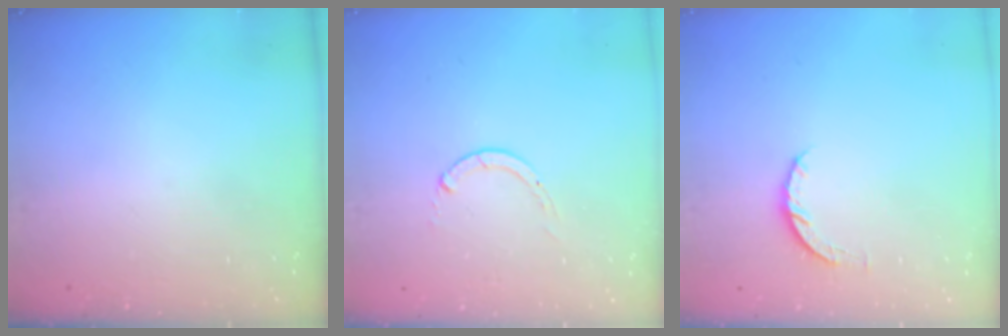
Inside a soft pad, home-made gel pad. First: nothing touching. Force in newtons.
{"total": 0.0}
{"total": 5.0, "press": 4.9, "slide": 0.7}